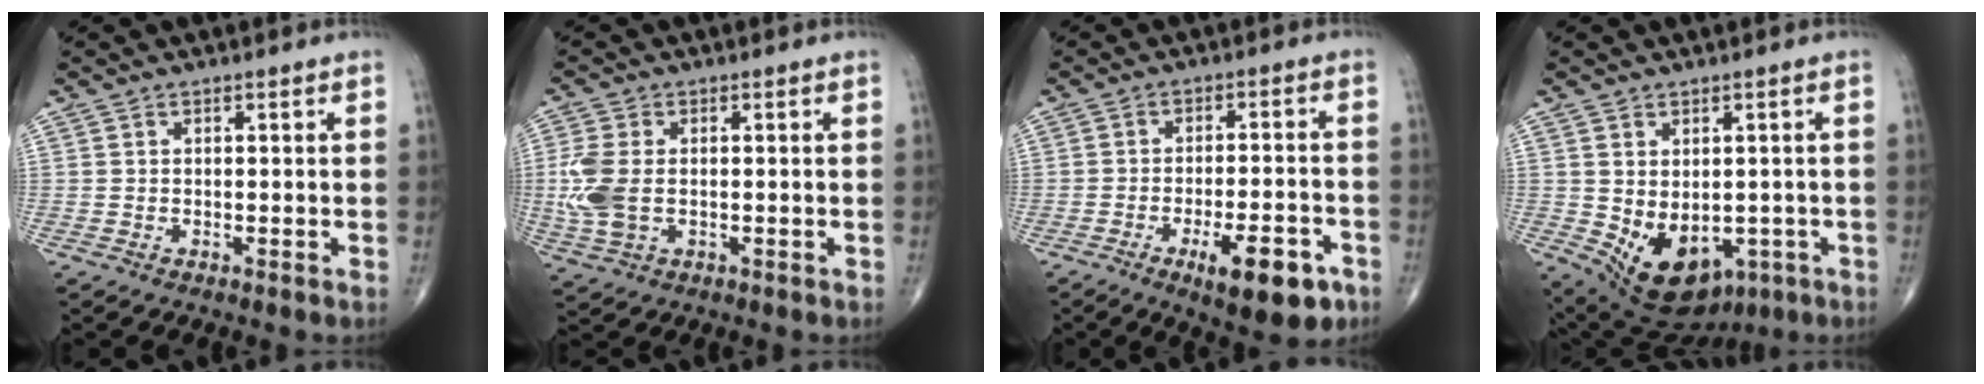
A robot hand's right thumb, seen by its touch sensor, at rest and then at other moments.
{"total": 7.8, "force": [-0.3, 4.8, 6.1], "torque": [-0.156, -0.002, -0.005]}
{"total": 12.1, "force": [-6.1, 4.0, 9.6], "torque": [-0.123, 0.022, -0.082]}
{"total": 12.7, "force": [-3.2, 8.5, 8.8], "torque": [-0.115, -0.003, -0.021]}